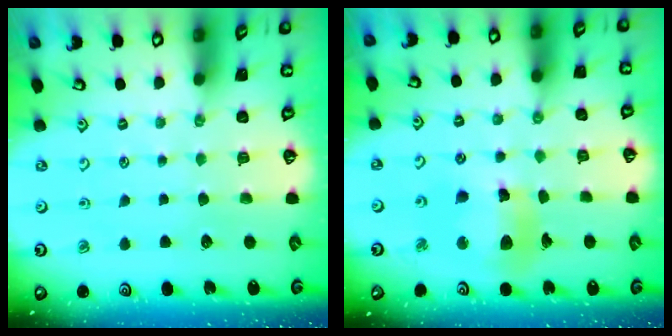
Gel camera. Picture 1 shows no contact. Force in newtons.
{"total": 11.2, "press": 11.1, "slide": 1.5}